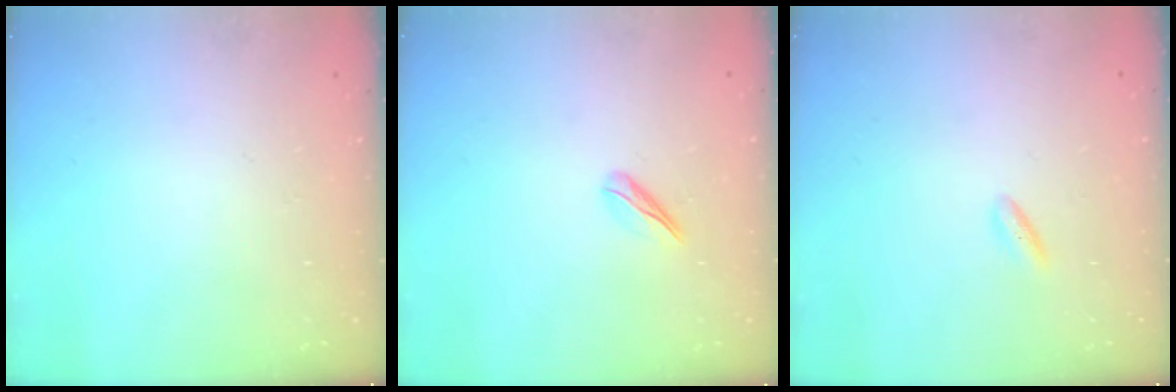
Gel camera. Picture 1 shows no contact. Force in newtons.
{"total": 3.5, "press": 3.4, "slide": 0.9}
{"total": 2.0, "press": 1.9, "slide": 0.6}